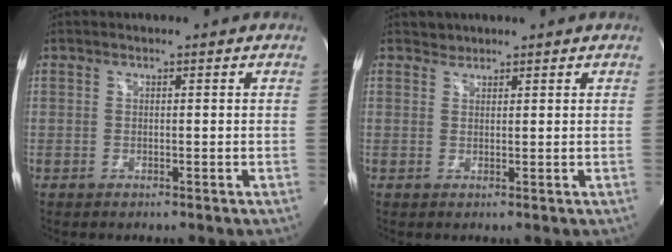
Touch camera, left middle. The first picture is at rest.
{"total": 1.1, "force": [1.0, 0.5, -0.3], "torque": [0.006, 0.003, 0.015]}